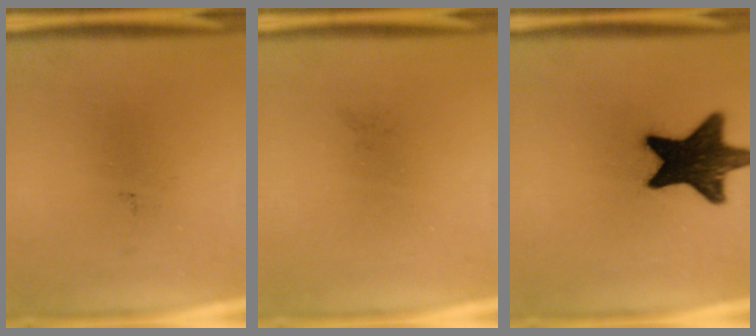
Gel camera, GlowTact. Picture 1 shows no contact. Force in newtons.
{"total": 0.0}
{"total": 17.5}